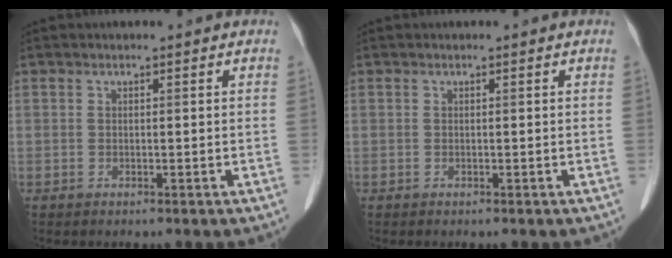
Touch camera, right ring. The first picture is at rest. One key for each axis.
{"total": 0.0}